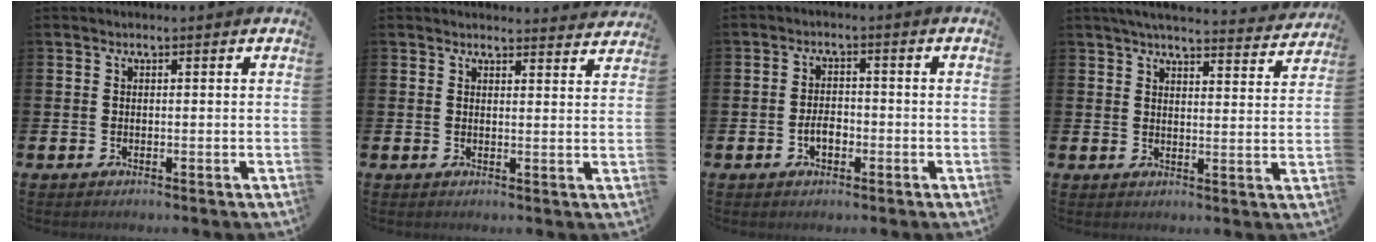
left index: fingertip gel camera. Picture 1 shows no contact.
{"total": 2.6, "force": [2.6, 0.2, -0.2], "torque": [0.007, -0.018, 0.046]}
{"total": 2.8, "force": [-0.9, 1.7, 2.1], "torque": [-0.030, 0.001, -0.021]}
{"total": 4.9, "force": [4.7, 0.4, 1.4], "torque": [-0.032, -0.032, 0.080]}